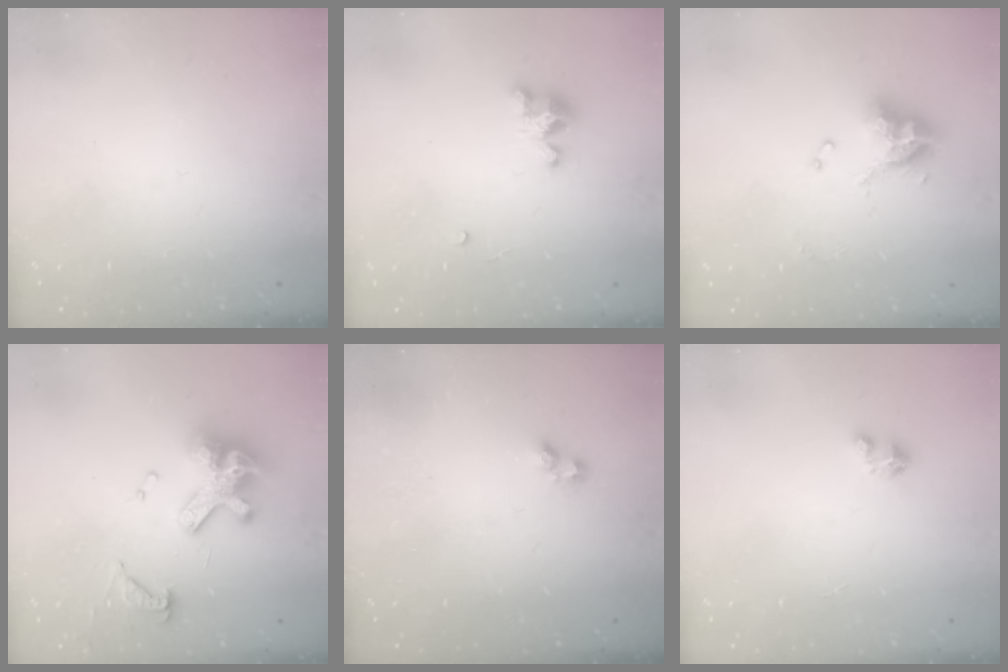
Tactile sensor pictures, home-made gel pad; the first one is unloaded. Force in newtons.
{"total": 3.6, "press": 3.6, "slide": 0.2}
{"total": 10.6, "press": 10.6, "slide": 0.8}
{"total": 14.7, "press": 14.6, "slide": 1.7}
{"total": 1.3, "press": 1.2, "slide": 0.2}
{"total": 1.7, "press": 1.7, "slide": 0.1}